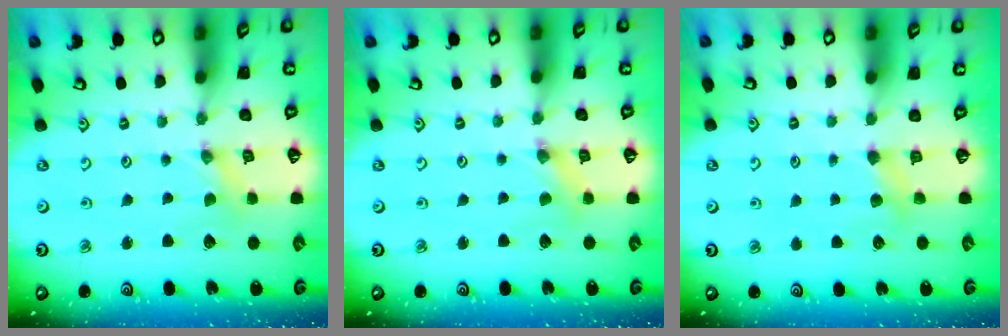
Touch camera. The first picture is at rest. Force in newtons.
{"total": 1.3, "press": 1.2, "slide": 0.2}
{"total": 3.9, "press": 3.9, "slide": 0.6}